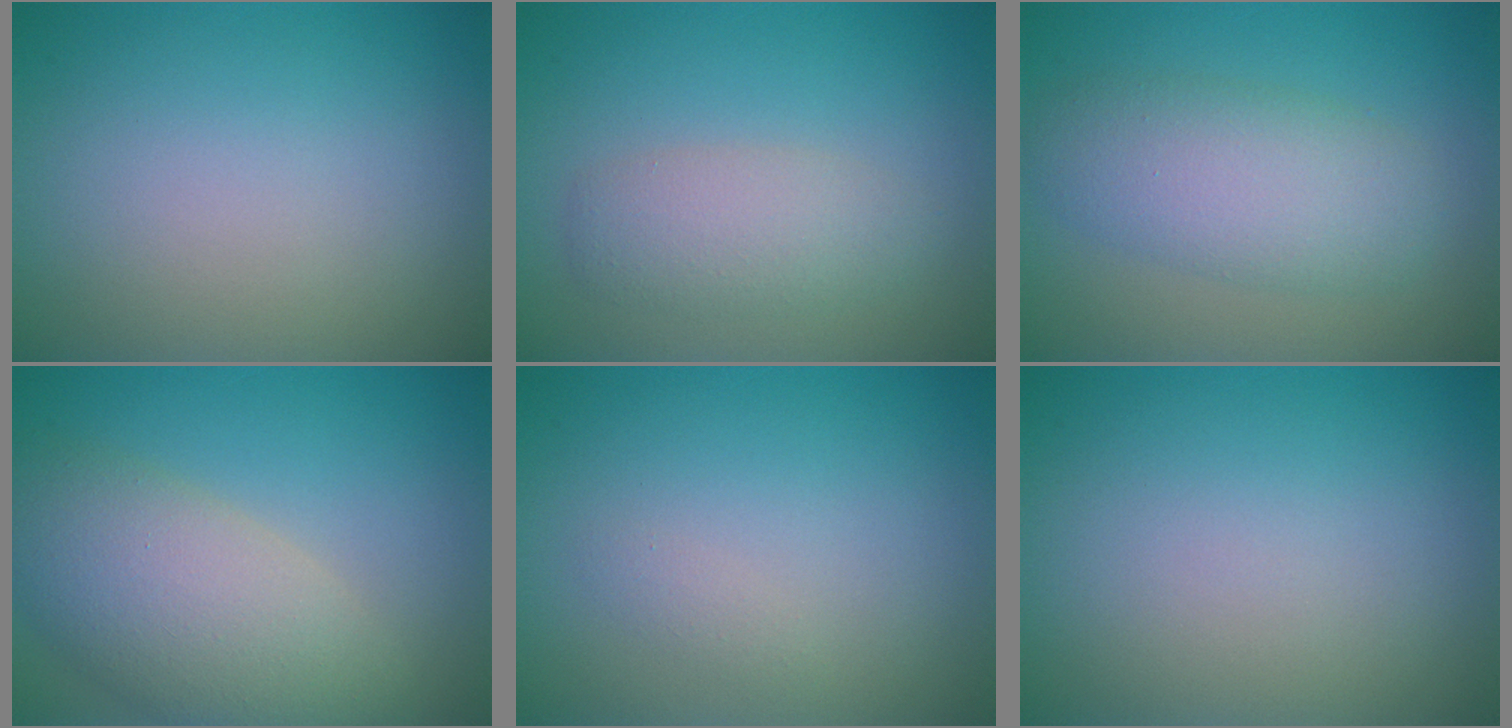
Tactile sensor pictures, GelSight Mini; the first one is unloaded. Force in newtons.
{"total": 3.0, "press": 3.0, "slide": 0.2}
{"total": 5.3, "press": 5.3, "slide": 0.0}
{"total": 7.6, "press": 7.6, "slide": 0.5}
{"total": 0.7, "press": 0.7, "slide": 0.1}
{"total": 0.0}